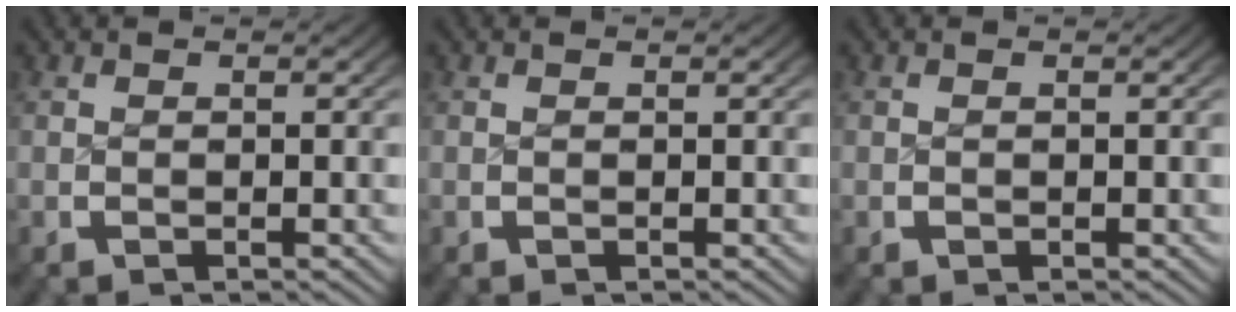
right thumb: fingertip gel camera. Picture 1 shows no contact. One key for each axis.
{"total": 0.0}
{"total": 0.0}